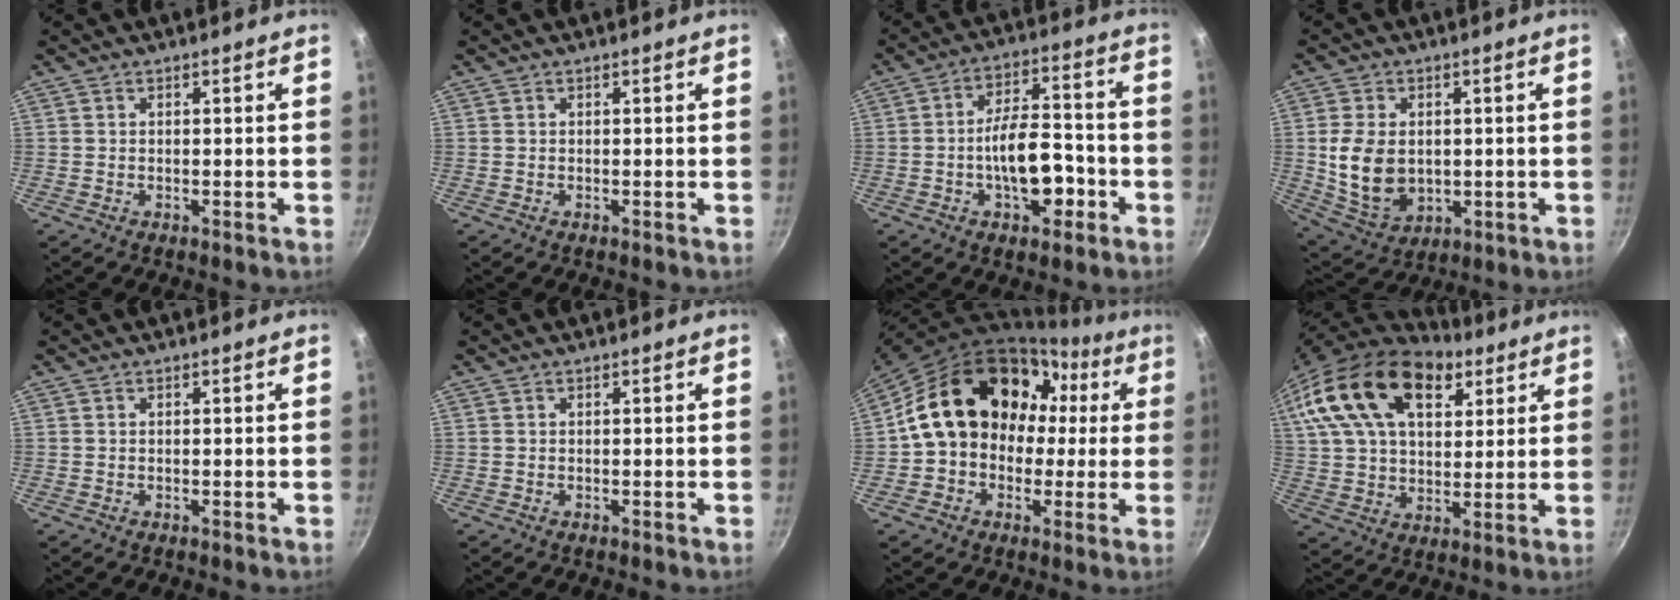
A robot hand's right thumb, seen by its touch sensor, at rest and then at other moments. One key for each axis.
{"total": 0.0}
{"total": 11.8, "fx": -3.7, "fy": 6.0, "fz": 9.5, "tx": -0.123, "ty": 0.041, "tz": -0.058}
{"total": 11.9, "fx": 0.4, "fy": 8.6, "fz": 8.2, "tx": -0.141, "ty": -0.013, "tz": 0.025}
{"total": 0.0}
{"total": 0.0}
{"total": 19.8, "fx": 2.2, "fy": 15.7, "fz": 11.9, "tx": -0.161, "ty": 0.062, "tz": 0.033}
{"total": 24.9, "fx": 13.2, "fy": 14.2, "fz": 15.7, "tx": -0.277, "ty": -0.008, "tz": 0.229}